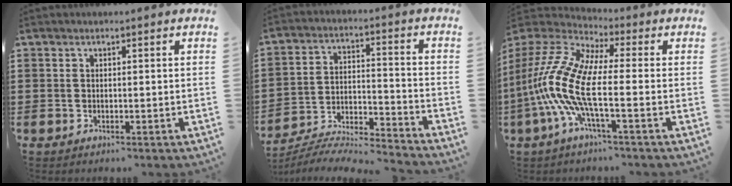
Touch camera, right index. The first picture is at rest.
{"total": 6.7, "force": [-6.5, 0.2, 1.6], "torque": [-0.037, -0.003, -0.134]}
{"total": 12.2, "force": [-3.1, 3.7, 11.2], "torque": [-0.285, -0.022, -0.074]}